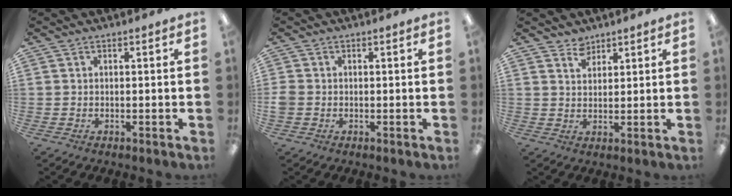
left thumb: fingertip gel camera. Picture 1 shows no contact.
{"total": 1.9, "force": [-0.3, 1.7, 0.8], "torque": [-0.014, 0.004, -0.005]}
{"total": 3.6, "force": [3.1, 1.7, 0.6], "torque": [-0.010, -0.014, 0.060]}